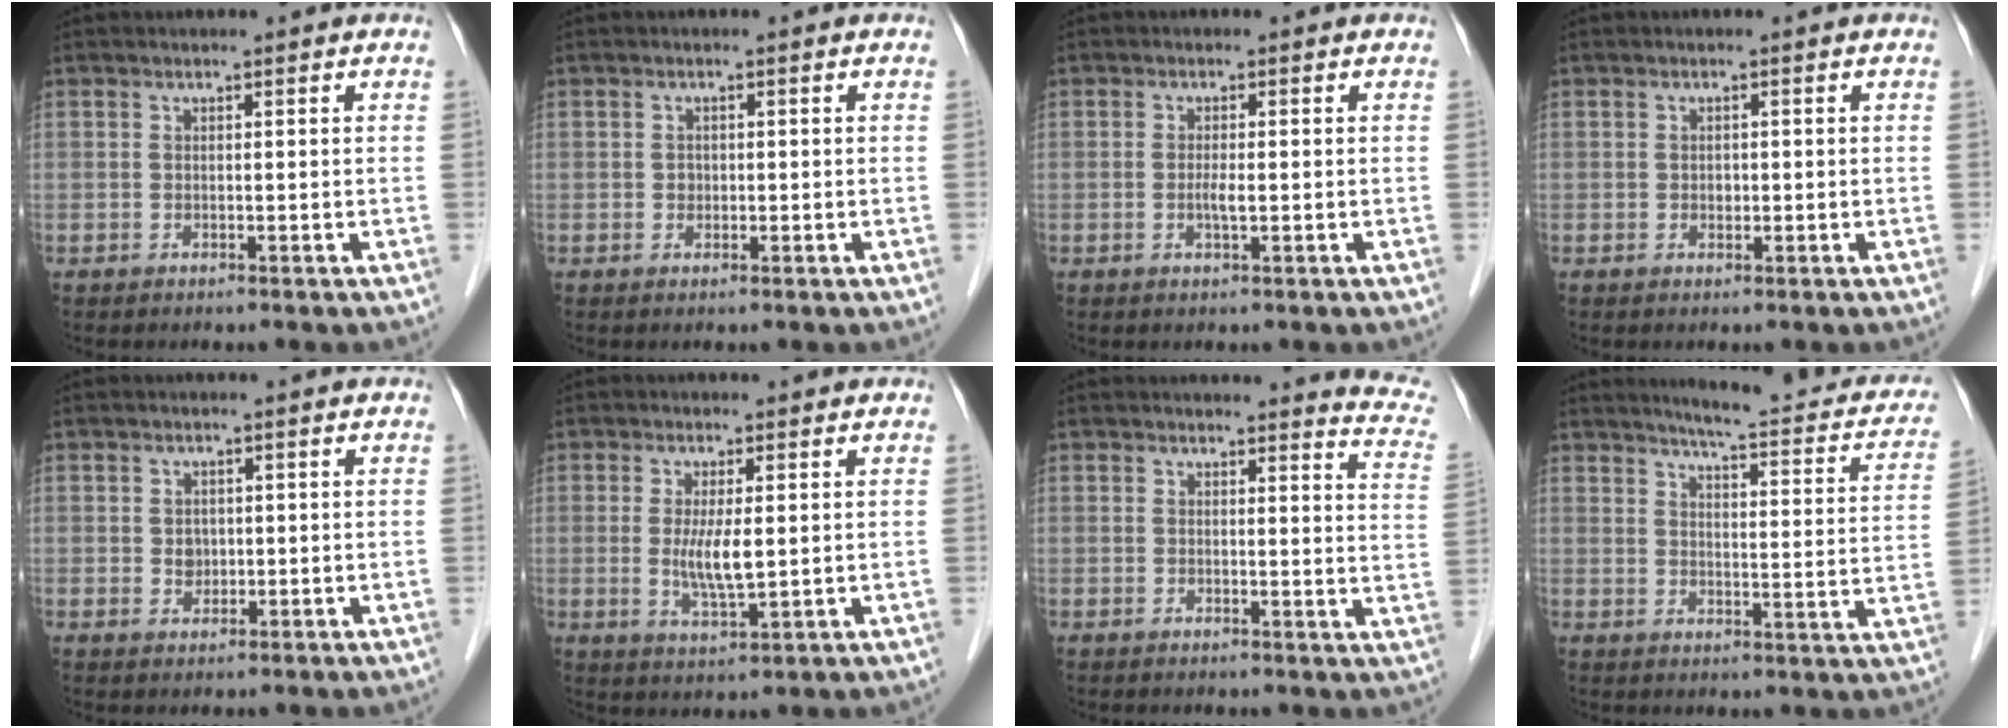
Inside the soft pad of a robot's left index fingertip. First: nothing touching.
{"total": 1.0, "force": [-0.1, 0.9, 0.4], "torque": [-0.007, 0.003, -0.001]}
{"total": 1.8, "force": [-0.3, 0.3, 1.7], "torque": [-0.036, 0.000, -0.006]}
{"total": 1.0, "force": [-0.2, 0.8, 0.6], "torque": [-0.011, 0.002, -0.001]}
{"total": 2.0, "force": [0.0, 1.7, 1.0], "torque": [-0.018, 0.003, 0.006]}
{"total": 5.3, "force": [0.2, 1.1, 5.1], "torque": [-0.103, -0.012, 0.007]}
{"total": 8.4, "force": [8.2, 0.3, 1.6], "torque": [-0.001, -0.071, 0.057]}
{"total": 16.9, "force": [14.4, 2.7, 8.3], "torque": [-0.094, -0.021, 0.161]}